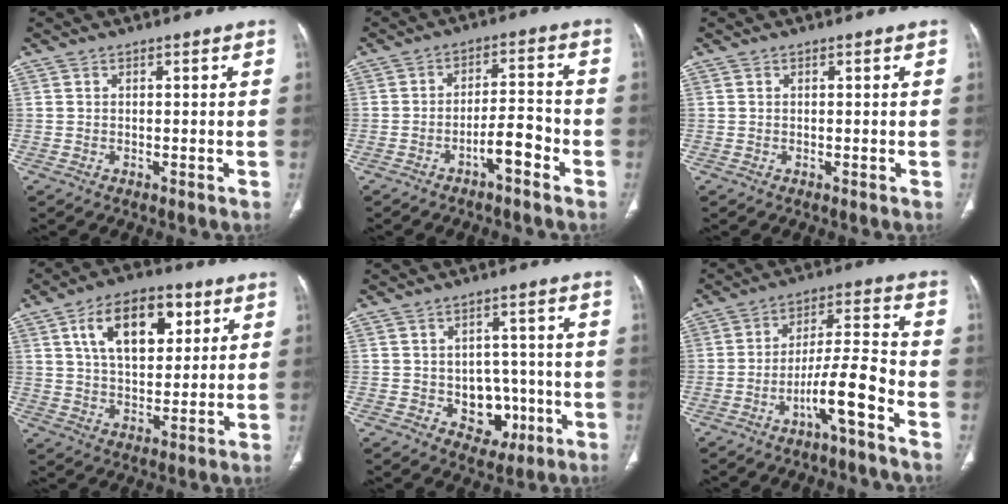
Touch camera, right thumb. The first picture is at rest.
{"total": 5.9, "force": [-3.2, 1.8, 4.6], "torque": [-0.071, 0.036, -0.051]}
{"total": 0.0}
{"total": 15.2, "force": [5.9, 8.5, 11.1], "torque": [-0.148, -0.010, 0.099]}
{"total": 8.2, "force": [-2.0, 6.6, 4.5], "torque": [-0.018, 0.021, -0.015]}
{"total": 9.8, "force": [-5.3, 1.4, 8.2], "torque": [-0.147, 0.048, -0.093]}